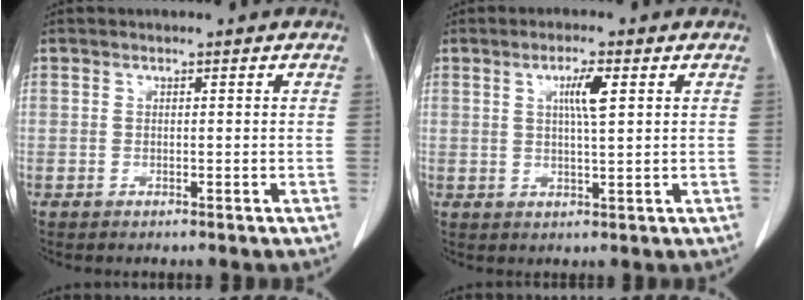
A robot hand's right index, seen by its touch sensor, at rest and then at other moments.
{"total": 4.2, "force": [1.4, 0.3, 4.0], "torque": [-0.069, -0.001, 0.023]}